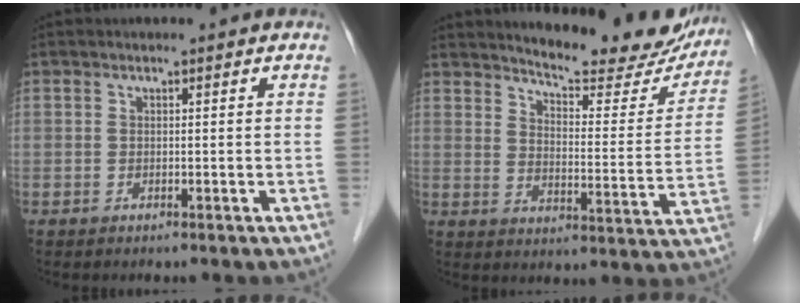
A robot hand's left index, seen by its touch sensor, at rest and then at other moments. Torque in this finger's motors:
{"motor_torque": [0.14, -0.30, 0.45, 0.08]}